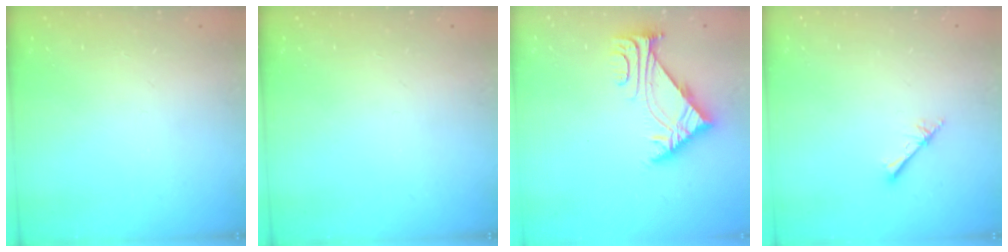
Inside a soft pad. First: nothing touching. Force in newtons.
{"total": 0.0}
{"total": 5.6, "press": 5.5, "slide": 1.0}
{"total": 2.6, "press": 2.6, "slide": 0.3}